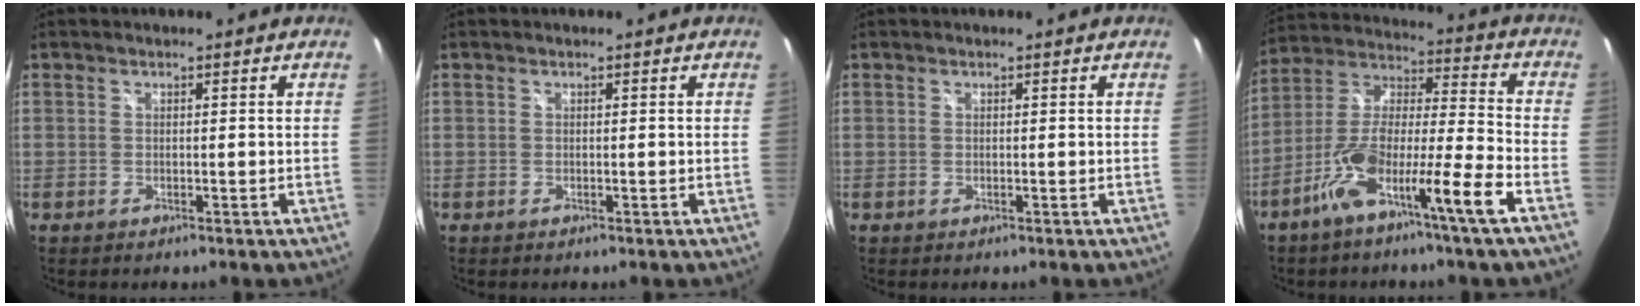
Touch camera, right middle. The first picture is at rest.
{"total": 0.0}
{"total": 0.0}
{"total": 14.4, "force": [-8.5, -0.4, 11.7], "torque": [-0.210, -0.006, -0.158]}